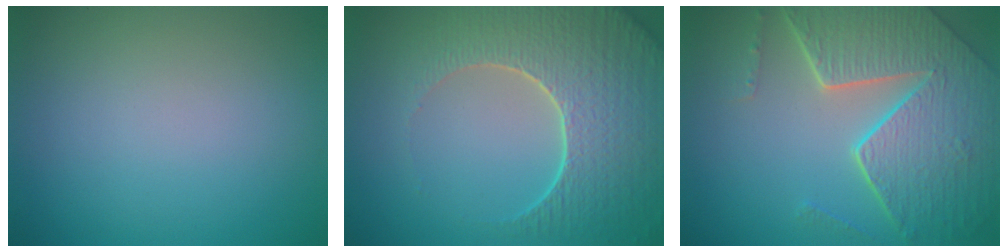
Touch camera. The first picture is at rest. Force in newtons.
{"total": 7.3, "press": 5.8, "slide": 4.5}
{"total": 8.0, "press": 5.7, "slide": 5.6}